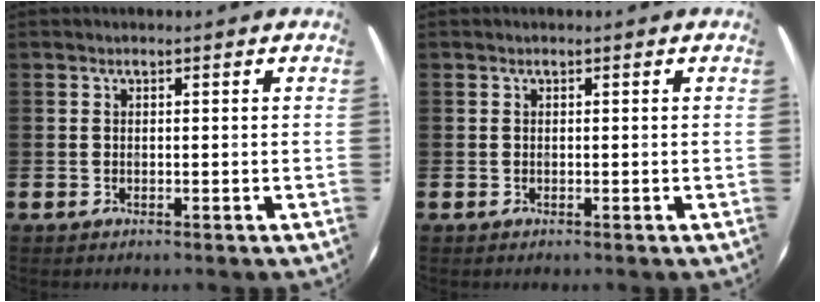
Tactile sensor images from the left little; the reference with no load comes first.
{"total": 0.0}